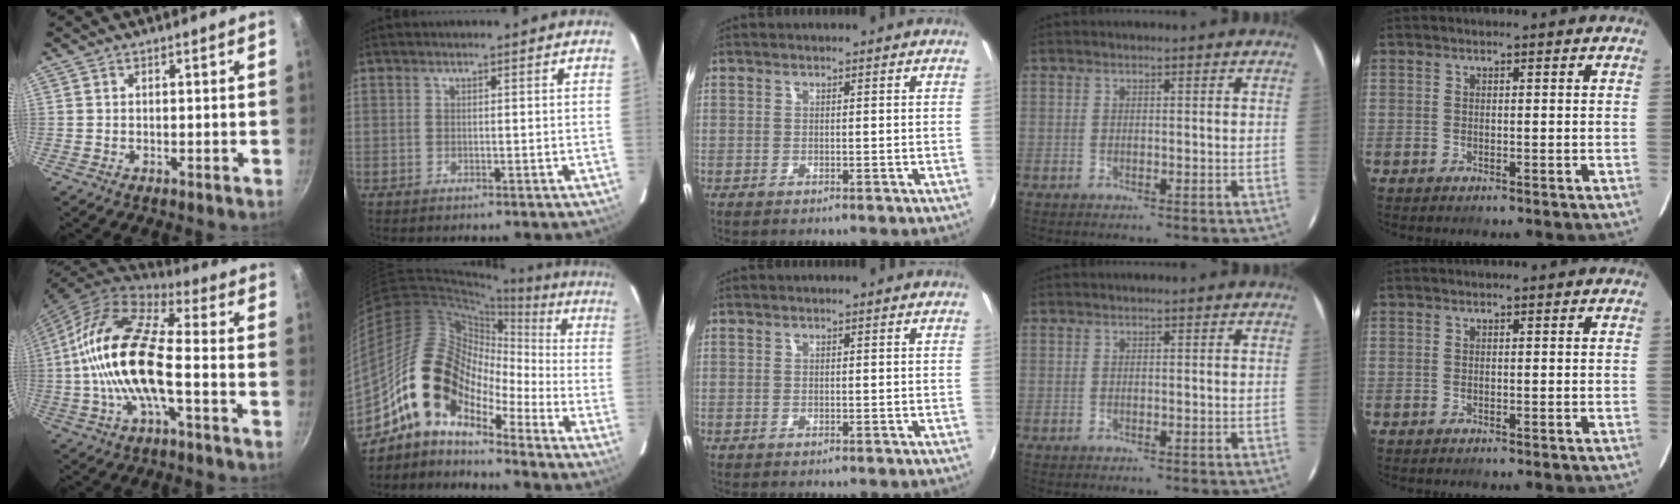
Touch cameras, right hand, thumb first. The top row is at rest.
{"thumb": {"total": 18.5, "force": [-2.2, 7.0, 17.0], "torque": [-0.322, 0.034, -0.058]}, "index": {"total": 13.3, "force": [-9.0, 7.1, 6.7], "torque": [-0.116, 0.019, -0.186]}}